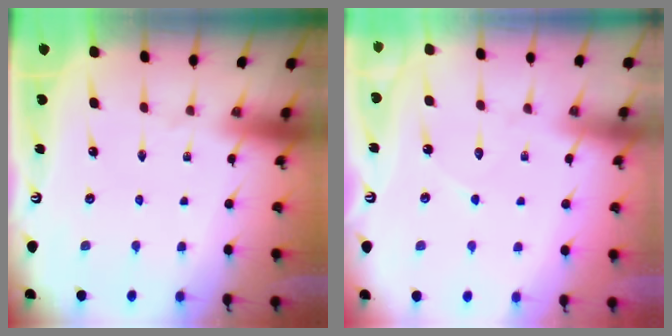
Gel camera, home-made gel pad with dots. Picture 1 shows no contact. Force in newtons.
{"total": 5.8, "press": 5.7, "slide": 0.6}